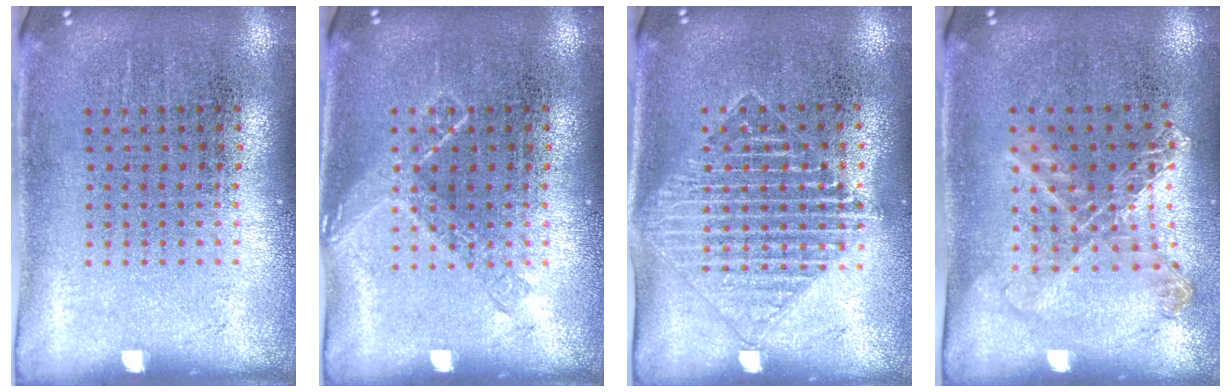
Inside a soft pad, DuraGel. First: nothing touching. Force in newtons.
{"total": 1.8, "press": 1.8, "slide": 0.4}
{"total": 1.6, "press": 1.4, "slide": 0.8}
{"total": 1.2, "press": 1.1, "slide": 0.2}